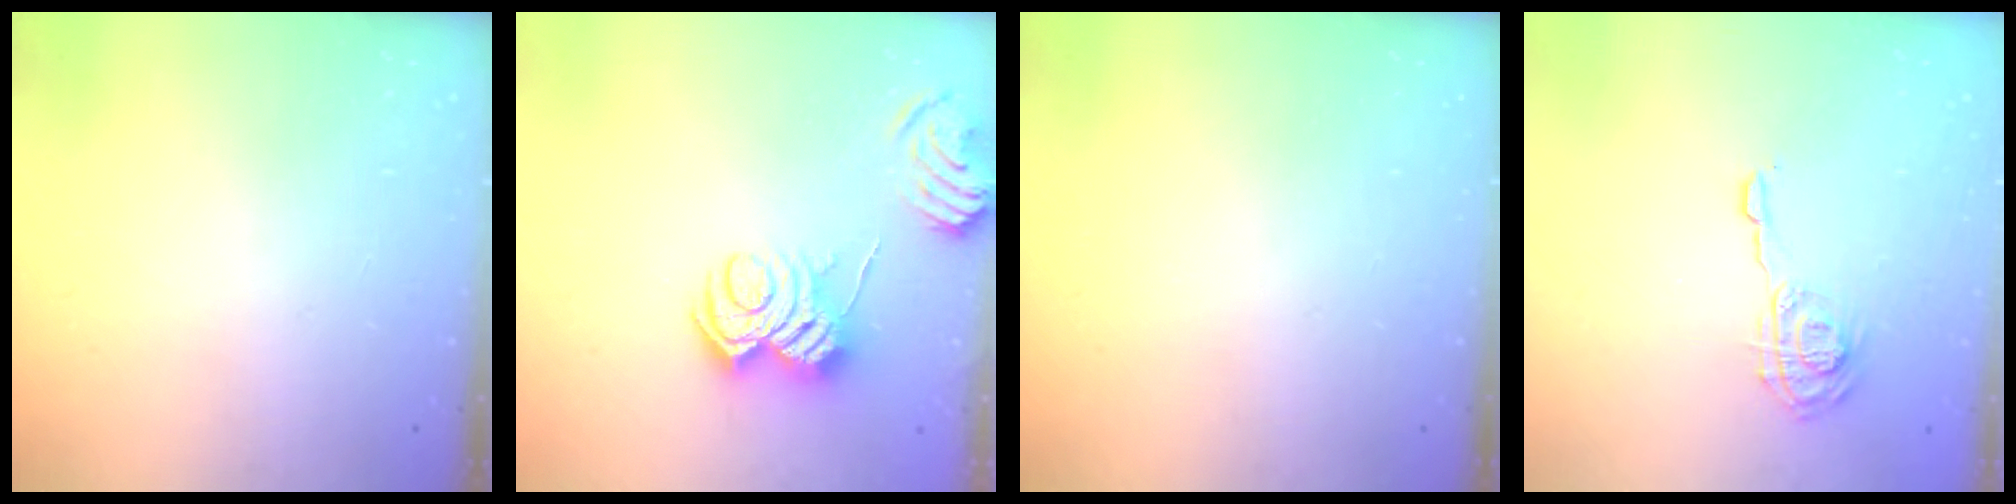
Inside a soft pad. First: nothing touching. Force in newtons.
{"total": 9.2, "press": 9.2, "slide": 0.6}
{"total": 0.0}
{"total": 7.4, "press": 7.4, "slide": 0.3}